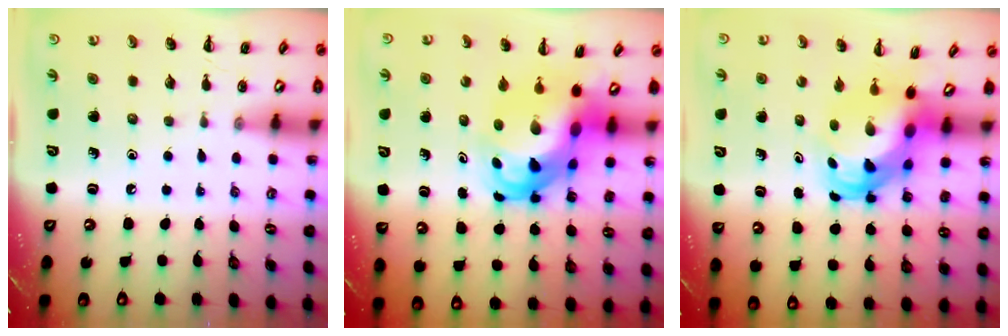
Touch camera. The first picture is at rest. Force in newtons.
{"total": 9.7, "press": 9.3, "slide": 2.7}
{"total": 6.3, "press": 6.1, "slide": 1.8}